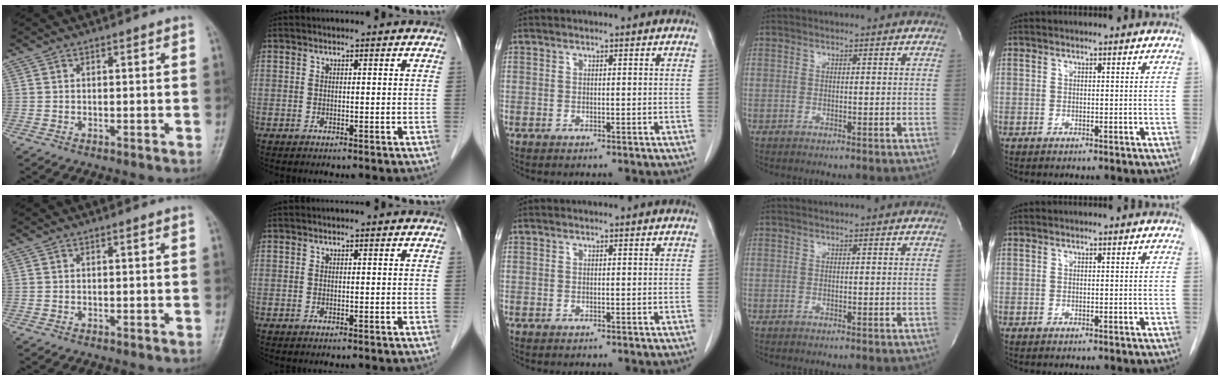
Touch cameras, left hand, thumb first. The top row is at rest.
{}